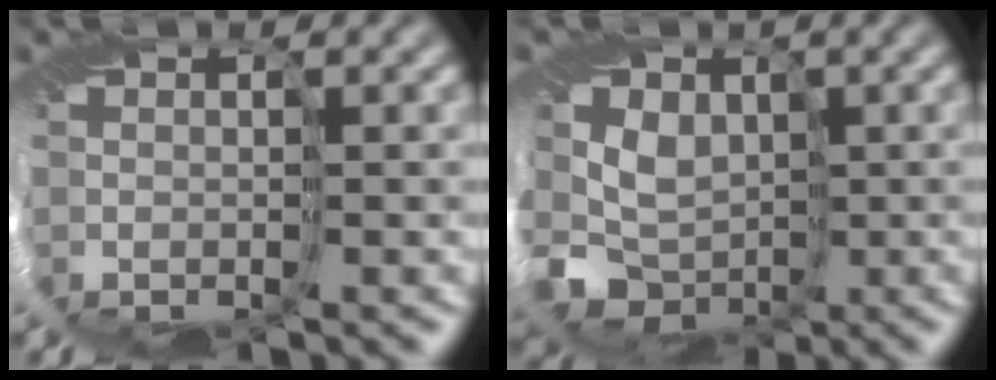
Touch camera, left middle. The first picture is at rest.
{"total": 4.6, "force": [-0.8, 4.3, 1.5], "torque": [-0.022, -0.017, -0.021]}